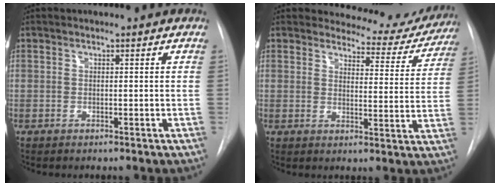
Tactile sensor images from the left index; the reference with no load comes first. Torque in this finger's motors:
{"motor_torque": [0.85, -1.05, 0.03, -0.05]}